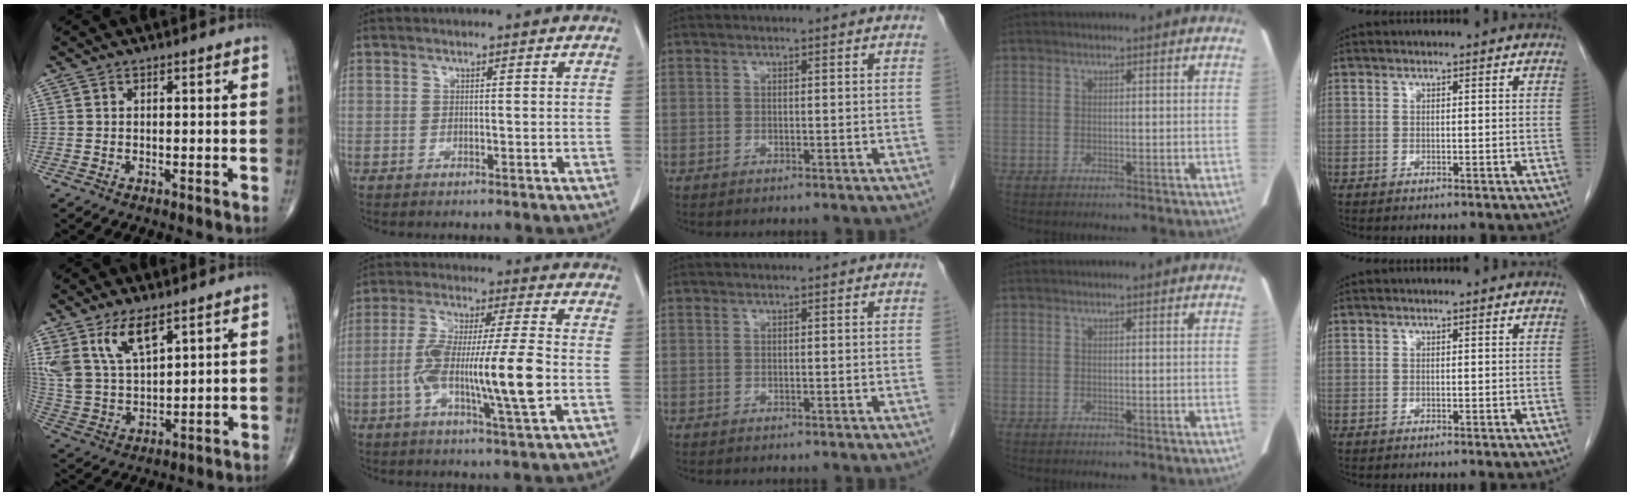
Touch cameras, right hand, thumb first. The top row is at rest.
{"thumb": {"total": 11.7, "force": [7.0, 5.1, 7.9], "torque": [-0.149, -0.024, 0.151]}, "index": {"total": 13.8, "force": [-2.7, 0.6, 13.6], "torque": [-0.250, -0.001, -0.051]}}